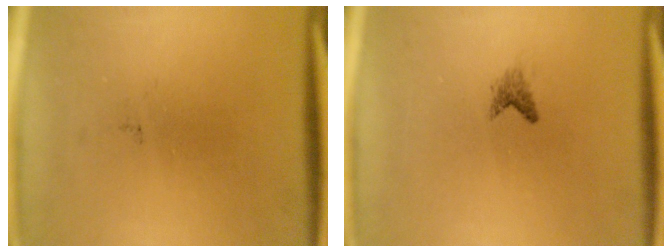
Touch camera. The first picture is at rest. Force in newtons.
{"total": 1.0}